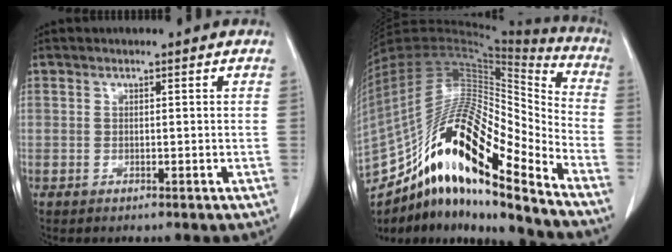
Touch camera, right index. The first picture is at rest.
{"total": 26.4, "force": [-16.0, 5.8, 20.2], "torque": [-0.376, 0.011, -0.282]}